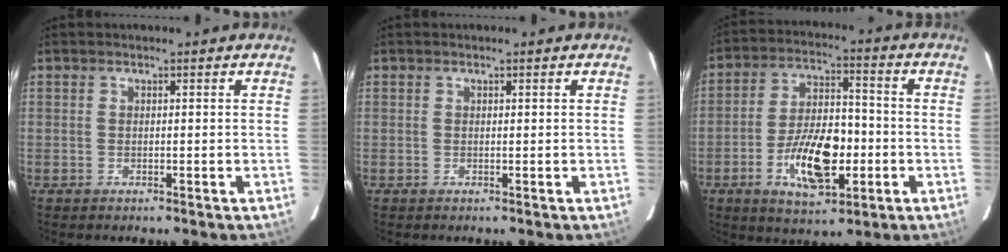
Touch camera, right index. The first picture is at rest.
{"total": 0.0}
{"total": 12.5, "force": [-3.8, 5.1, 10.8], "torque": [-0.198, 0.006, -0.062]}